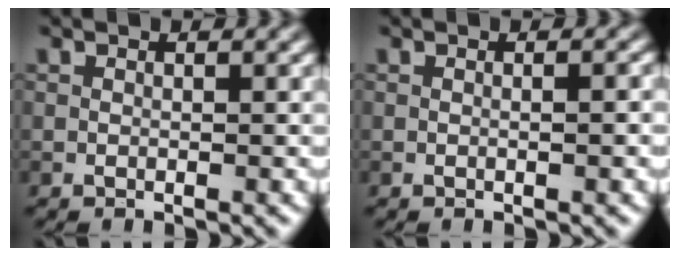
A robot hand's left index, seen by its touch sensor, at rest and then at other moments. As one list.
[{"total": 1.2, "force": [0.0, 0.3, 1.1], "torque": [-0.014, 0.000, -0.001]}]